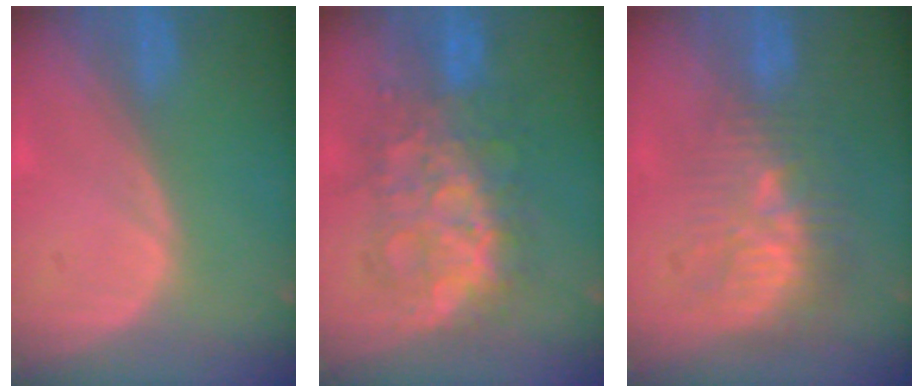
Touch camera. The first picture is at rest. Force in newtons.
{"total": 9.7, "press": 9.6, "slide": 0.7}
{"total": 10.3, "press": 8.9, "slide": 5.1}